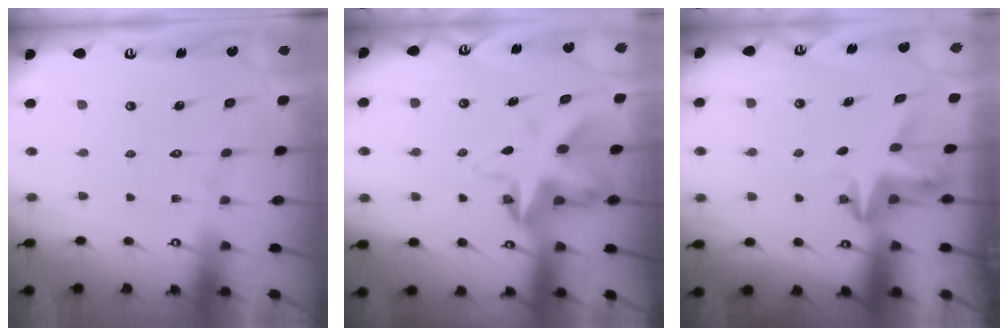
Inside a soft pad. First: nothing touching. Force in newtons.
{"total": 9.9, "press": 9.7, "slide": 1.9}
{"total": 3.5, "press": 3.5, "slide": 0.3}